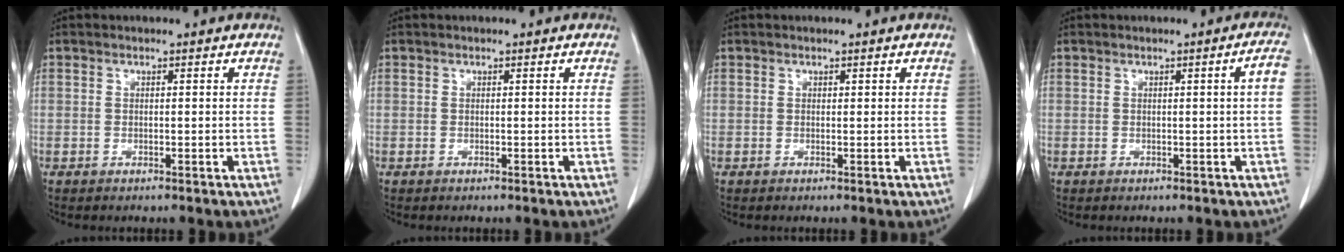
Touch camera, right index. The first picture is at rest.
{"total": 0.0}
{"total": 0.0}
{"total": 2.1, "force": [0.0, -0.4, 2.1], "torque": [-0.026, 0.003, 0.002]}